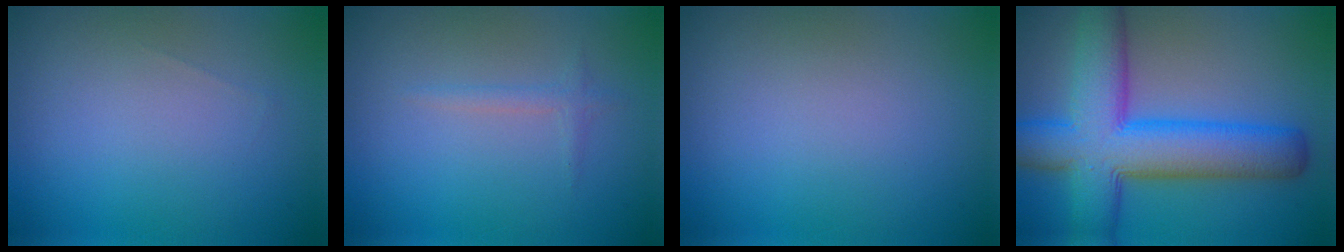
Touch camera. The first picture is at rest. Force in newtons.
{"total": 1.0, "press": 1.0, "slide": 0.0}
{"total": 0.0}
{"total": 11.2, "press": 11.2, "slide": 0.2}